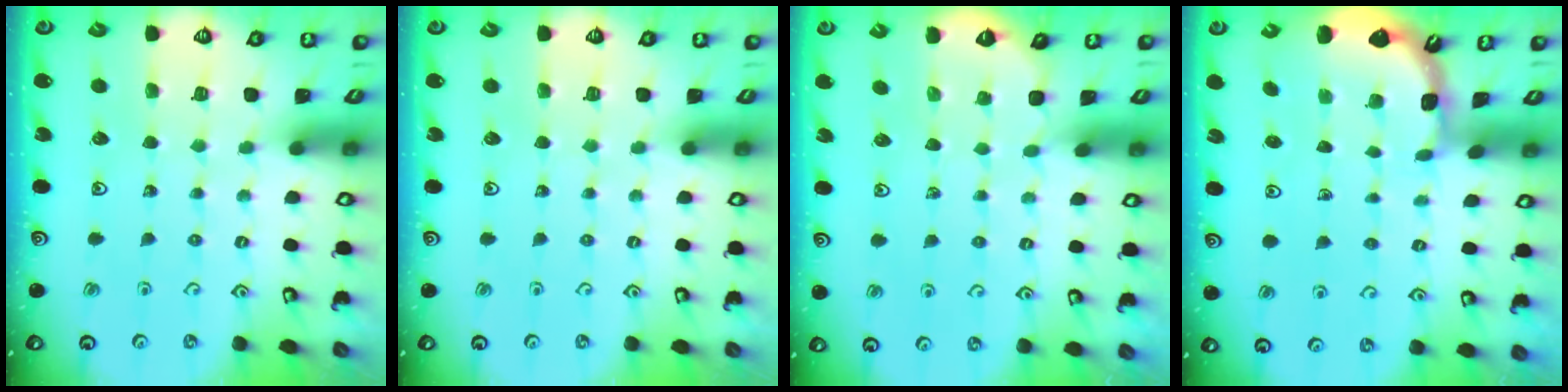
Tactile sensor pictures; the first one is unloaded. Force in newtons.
{"total": 0.0}
{"total": 1.6, "press": 1.5, "slide": 0.5}
{"total": 1.1, "press": 1.1, "slide": 0.1}